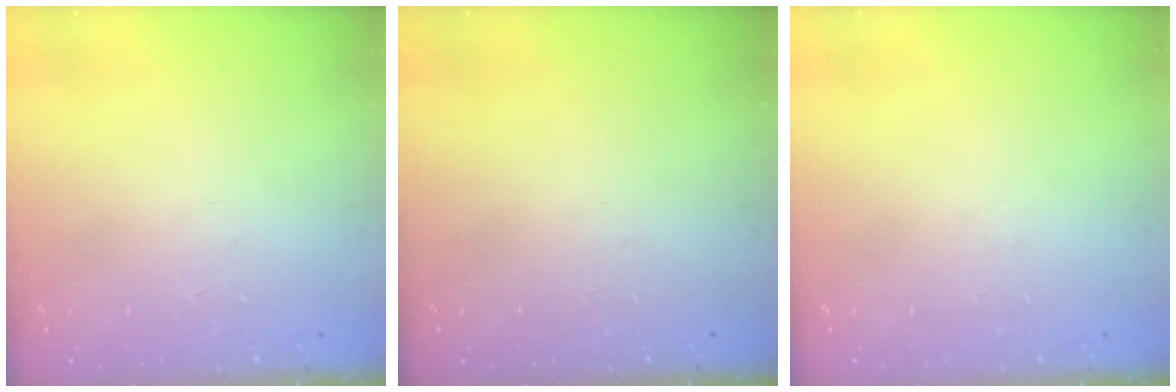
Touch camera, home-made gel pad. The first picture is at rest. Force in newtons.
{"total": 0.0}
{"total": 0.0}